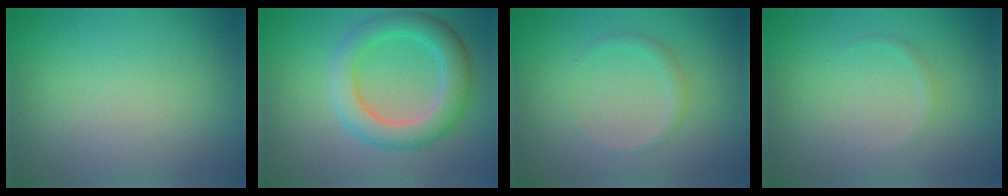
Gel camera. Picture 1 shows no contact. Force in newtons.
{"total": 5.1, "press": 5.1, "slide": 0.2}
{"total": 1.1, "press": 1.1, "slide": 0.0}
{"total": 0.6, "press": 0.6, "slide": 0.1}